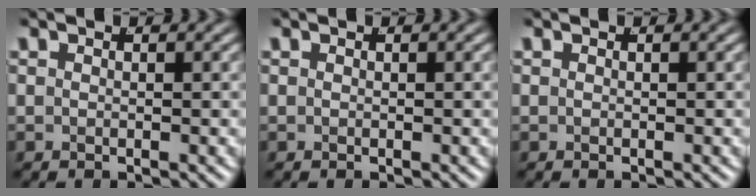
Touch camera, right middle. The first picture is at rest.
{"total": 0.0}
{"total": 0.0}